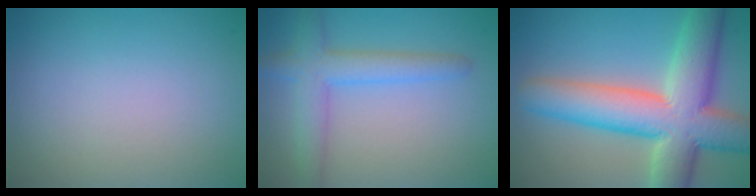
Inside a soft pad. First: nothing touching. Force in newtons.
{"total": 3.9, "press": 3.9, "slide": 0.2}
{"total": 11.5, "press": 11.5, "slide": 0.7}